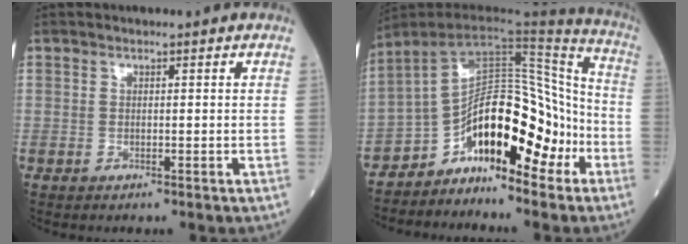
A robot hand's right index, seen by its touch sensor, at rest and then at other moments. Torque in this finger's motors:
{"motor_torque": [0.93, -0.71, 1.05, 0.21]}